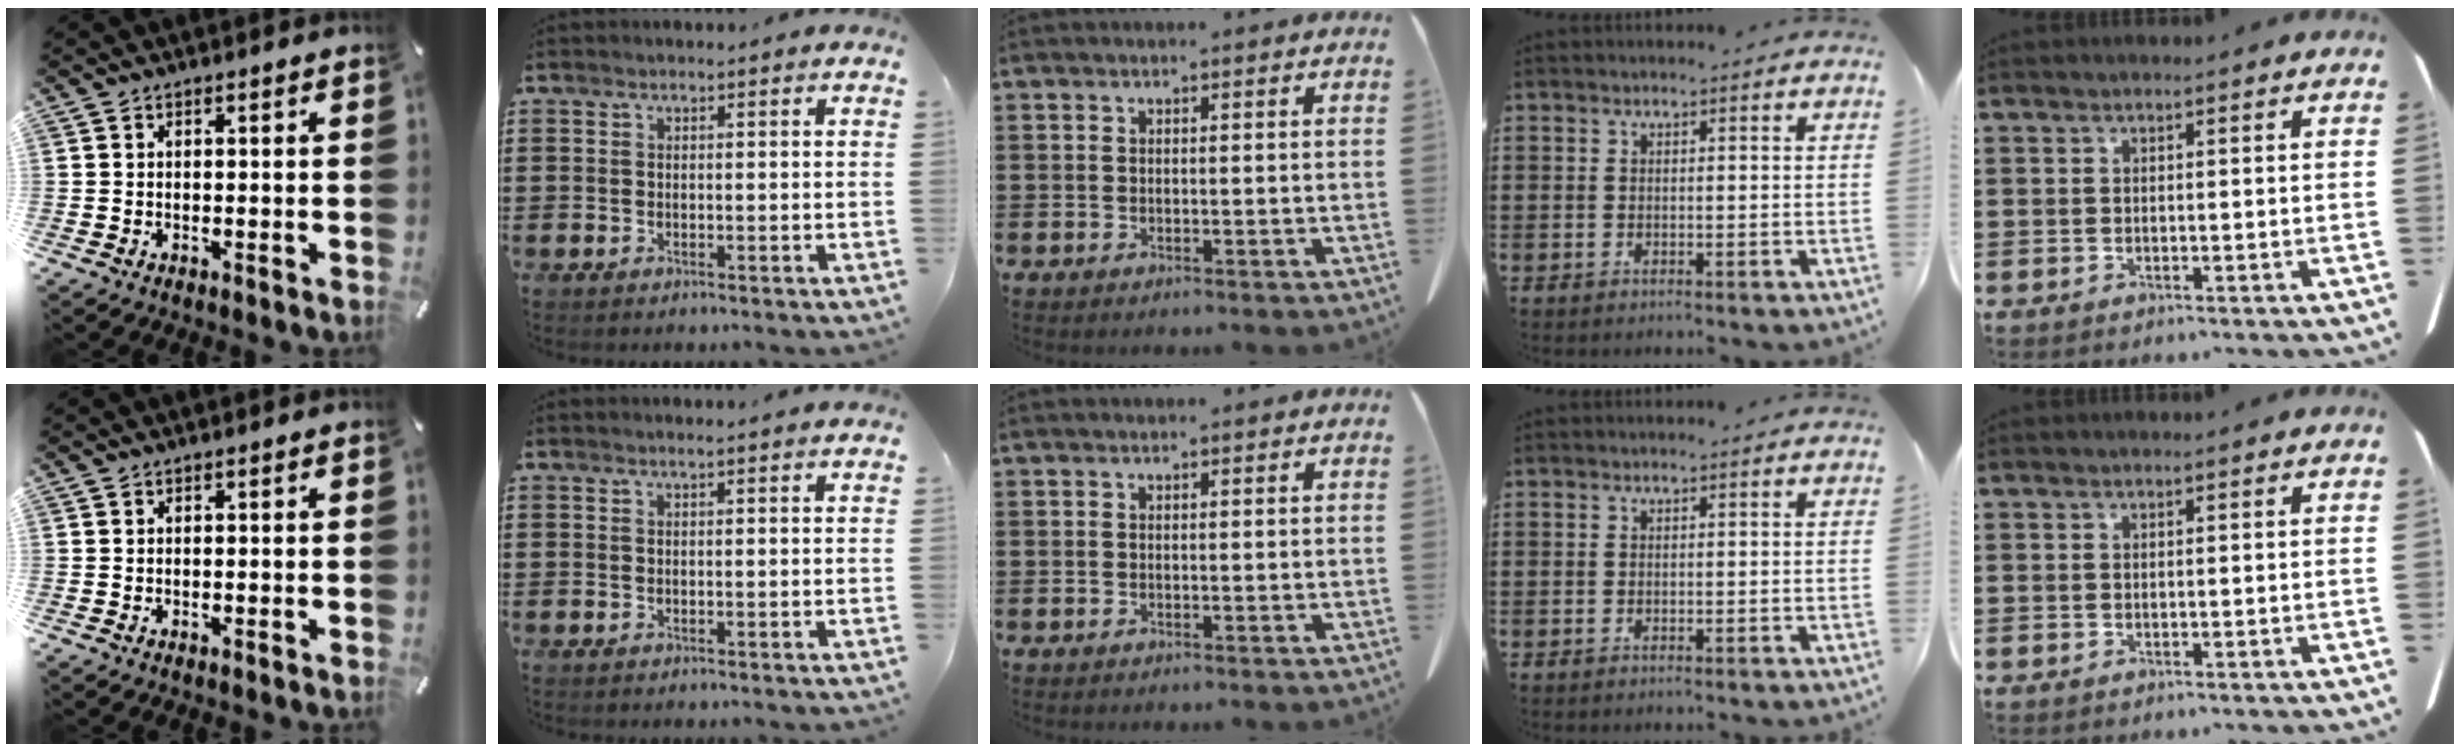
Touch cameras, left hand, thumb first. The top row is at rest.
{"index": {"total": 0.7, "force": [0.5, -0.1, 0.5], "torque": [-0.008, -0.004, 0.010]}}